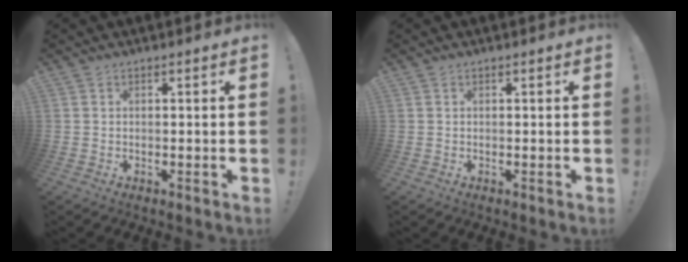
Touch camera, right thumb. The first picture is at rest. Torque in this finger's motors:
{"motor_torque": [-0.01, -0.05, -0.11, 0.11, 0.00]}